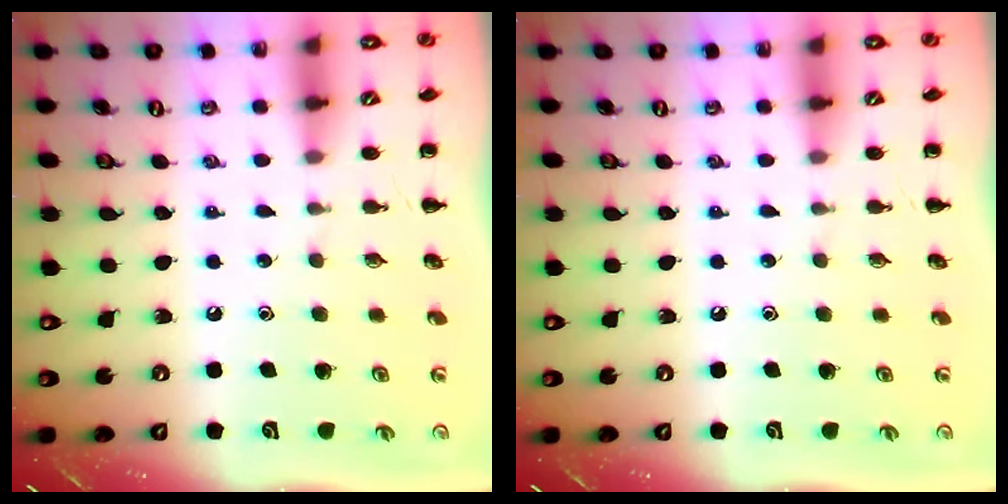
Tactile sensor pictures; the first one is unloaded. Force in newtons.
{"total": 0.0}